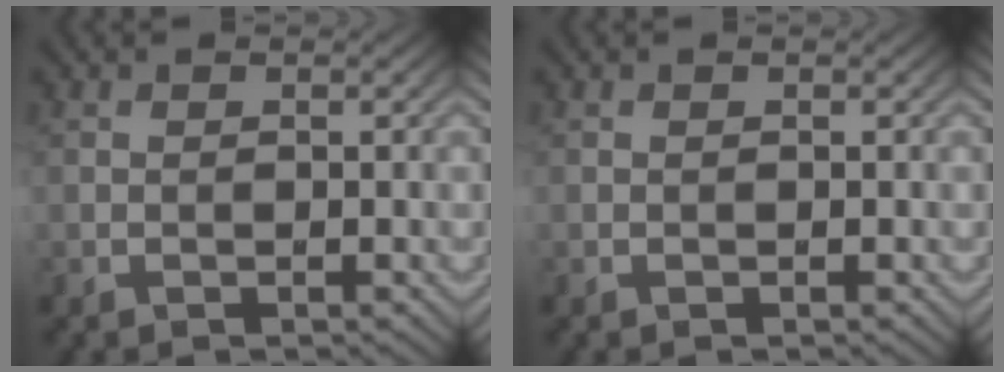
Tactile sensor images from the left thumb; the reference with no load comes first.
{"total": 0.0}